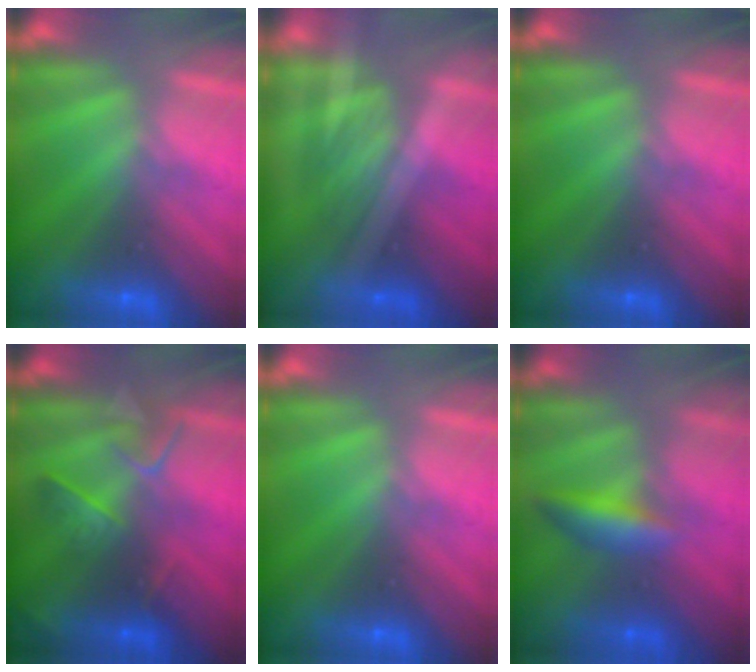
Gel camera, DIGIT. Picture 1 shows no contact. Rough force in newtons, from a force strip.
{"total": 1.8}
{"total": 0.0}
{"total": 2.6}
{"total": 0.0}
{"total": 2.4}